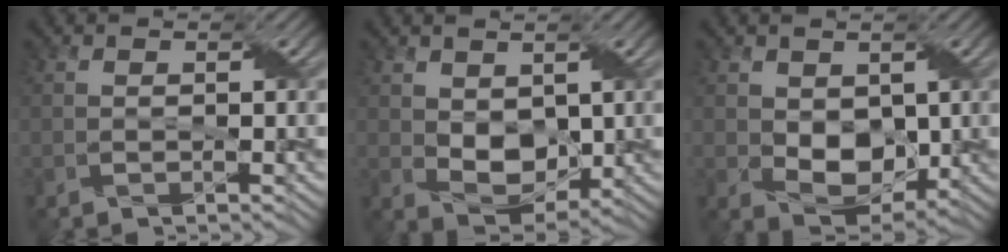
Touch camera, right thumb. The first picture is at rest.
{"total": 5.1, "force": [1.1, 3.6, 3.4], "torque": [-0.074, -0.013, 0.024]}
{"total": 5.9, "force": [0.3, 4.3, 4.0], "torque": [-0.081, -0.015, 0.010]}